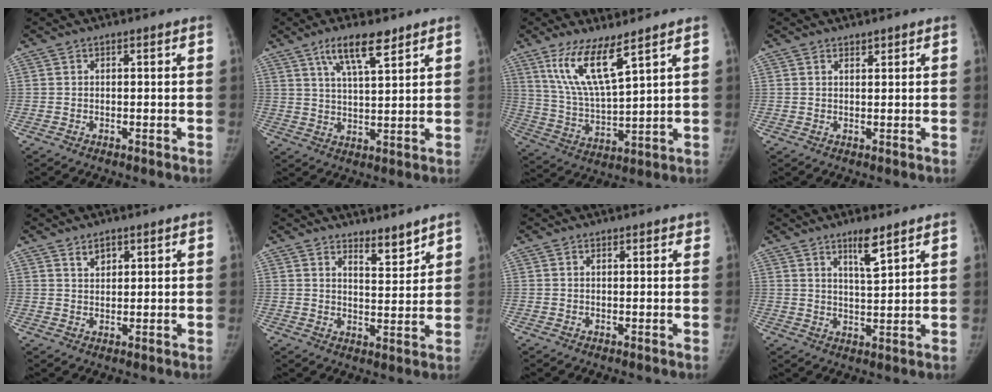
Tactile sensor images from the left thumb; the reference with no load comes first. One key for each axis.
{"total": 8.5, "fx": 5.5, "fy": 2.3, "fz": 6.1, "tx": -0.099, "ty": -0.026, "tz": 0.102}
{"total": 11.5, "fx": 7.1, "fy": 2.4, "fz": 8.7, "tx": -0.170, "ty": -0.041, "tz": 0.152}
{"total": 1.0, "fx": 0.9, "fy": 0.4, "fz": 0.3, "tx": 0.001, "ty": -0.006, "tz": 0.013}
{"total": 2.6, "fx": 1.8, "fy": 1.5, "fz": 1.2, "tx": -0.011, "ty": -0.013, "tz": 0.034}
{"total": 4.7, "fx": 4.1, "fy": 1.2, "fz": 1.9, "tx": -0.015, "ty": -0.039, "tz": 0.068}
{"total": 1.2, "fx": 0.9, "fy": 0.6, "fz": 0.5, "tx": 0.001, "ty": -0.003, "tz": 0.008}
{"total": 5.7, "fx": 3.8, "fy": 1.1, "fz": 4.1, "tx": -0.064, "ty": -0.029, "tz": 0.068}